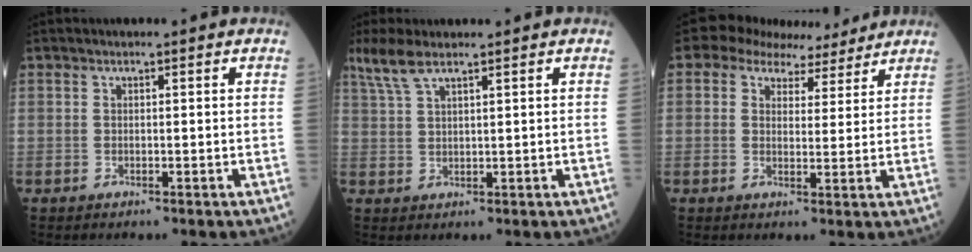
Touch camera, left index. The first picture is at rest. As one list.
[{"total": 4.5, "force": [3.5, 0.6, 2.7], "torque": [-0.070, 0.014, 0.078]}, {"total": 6.8, "force": [5.4, 3.8, 1.5], "torque": [-0.026, 0.020, 0.075]}]